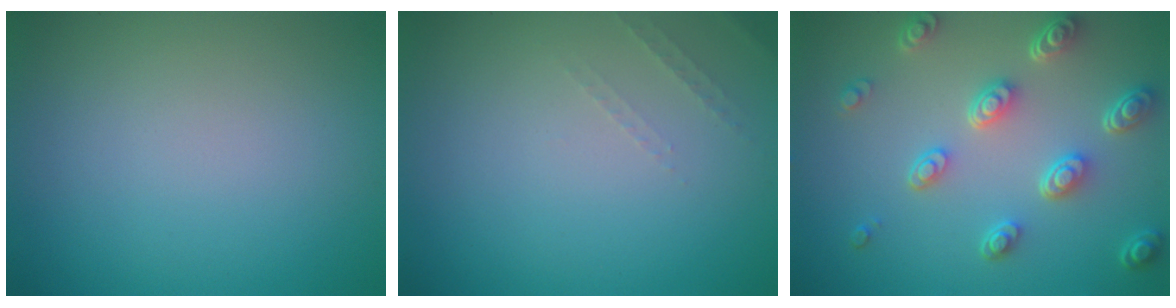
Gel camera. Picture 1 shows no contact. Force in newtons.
{"total": 0.9, "press": 0.9, "slide": 0.3}
{"total": 5.2, "press": 3.8, "slide": 3.5}